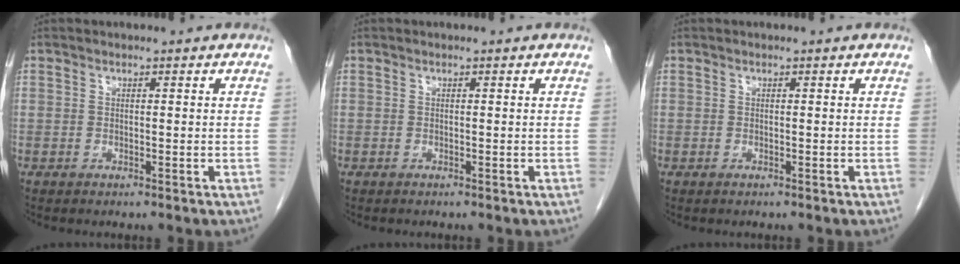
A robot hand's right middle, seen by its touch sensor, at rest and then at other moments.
{"total": 0.0}
{"total": 0.0}